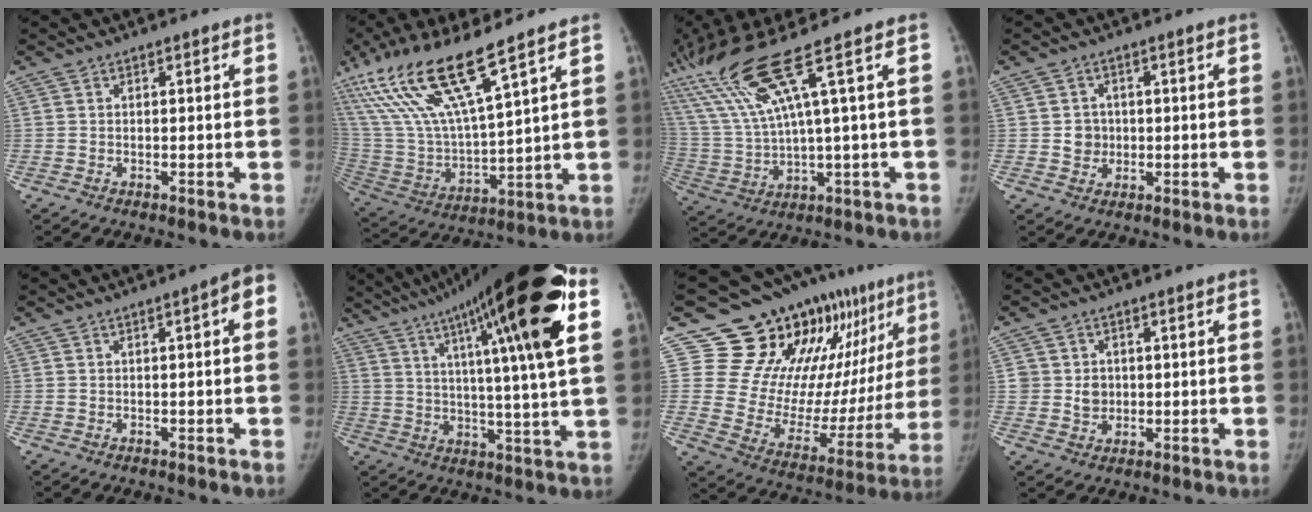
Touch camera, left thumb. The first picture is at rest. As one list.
[{"total": 21.6, "force": [13.0, 4.4, 16.6], "torque": [-0.339, -0.043, 0.258]}, {"total": 17.7, "force": [8.0, 1.0, 15.8], "torque": [-0.339, -0.009, 0.161]}, {"total": 3.6, "force": [0.0, 3.5, 1.0], "torque": [0.006, 0.004, 0.004]}, {"total": 3.8, "force": [0.4, 0.9, 3.7], "torque": [-0.046, 0.017, -0.001]}, {"total": 28.2, "force": [13.2, 3.3, 24.6], "torque": [-0.362, -0.006, 0.199]}, {"total": 25.4, "force": [16.0, 12.8, 15.1], "torque": [-0.158, -0.070, 0.244]}, {"total": 4.1, "force": [0.3, 3.9, 1.5], "torque": [-0.002, 0.001, 0.010]}]